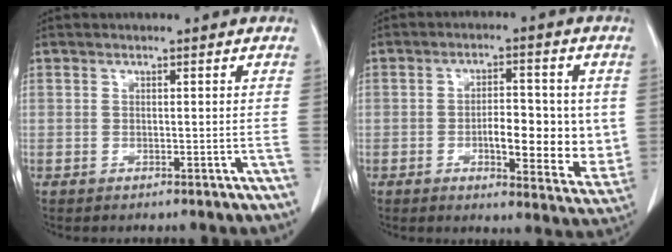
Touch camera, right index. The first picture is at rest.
{"total": 11.2, "force": [-0.5, 4.2, 10.4], "torque": [-0.139, -0.003, -0.002]}